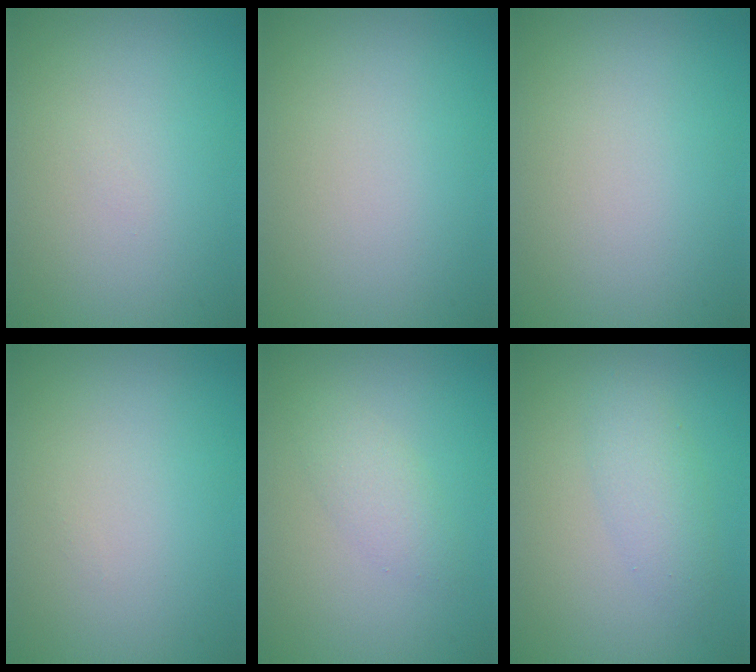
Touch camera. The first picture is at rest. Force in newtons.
{"total": 0.0}
{"total": 0.0}
{"total": 0.0}
{"total": 2.0, "press": 2.0, "slide": 0.1}
{"total": 2.5, "press": 2.5, "slide": 0.1}